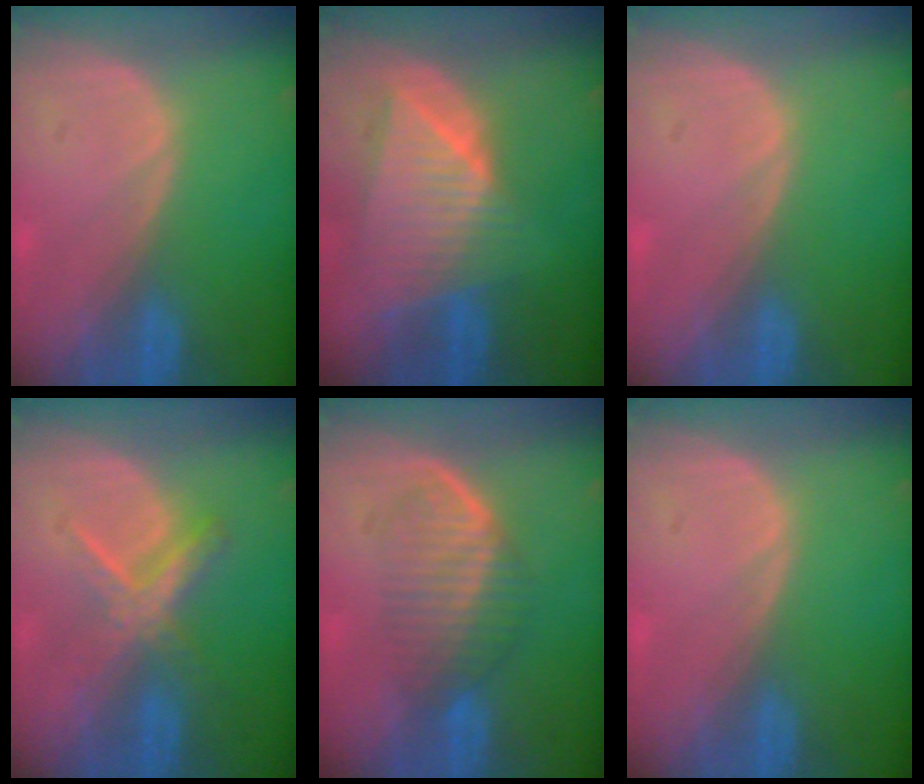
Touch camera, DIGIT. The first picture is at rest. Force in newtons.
{"total": 9.1, "press": 8.0, "slide": 4.4}
{"total": 0.0}
{"total": 5.5, "press": 5.3, "slide": 1.7}
{"total": 6.0, "press": 5.7, "slide": 1.6}
{"total": 0.0}